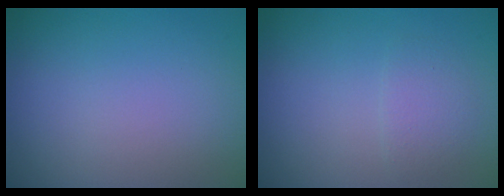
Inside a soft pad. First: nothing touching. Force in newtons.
{"total": 1.5, "press": 1.5, "slide": 0.1}